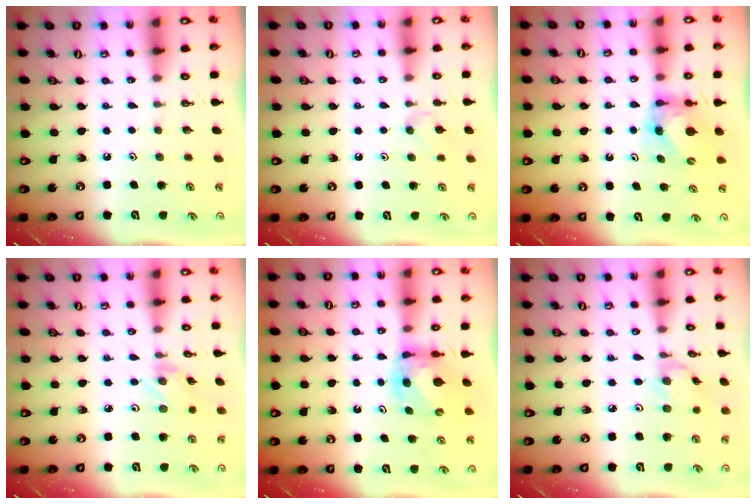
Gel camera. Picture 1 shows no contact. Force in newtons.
{"total": 4.1, "press": 4.0, "slide": 0.9}
{"total": 6.8, "press": 6.8, "slide": 0.3}
{"total": 0.6, "press": 0.6, "slide": 0.2}
{"total": 6.1, "press": 6.0, "slide": 0.4}
{"total": 2.4, "press": 2.4, "slide": 0.1}